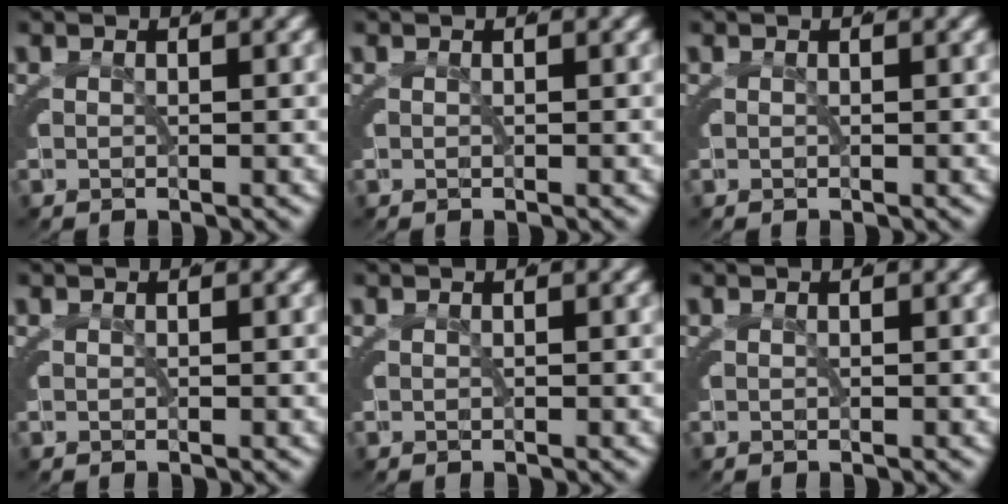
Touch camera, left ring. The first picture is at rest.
{"total": 0.0}
{"total": 0.0}
{"total": 0.0}
{"total": 0.0}
{"total": 0.0}